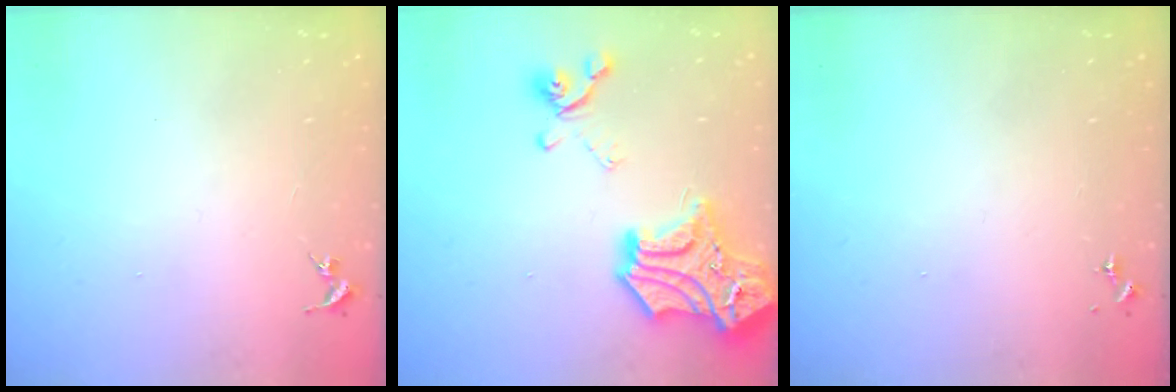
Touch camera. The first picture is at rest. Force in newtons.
{"total": 23.1, "press": 23.1, "slide": 1.7}
{"total": 0.0}